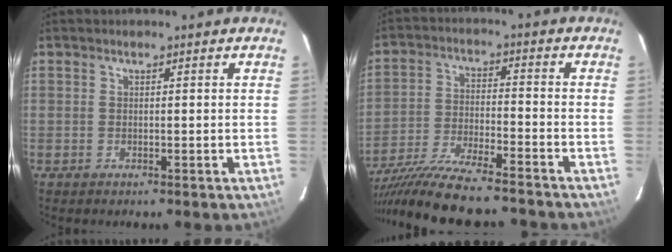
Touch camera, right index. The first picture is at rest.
{"total": 19.3, "force": [-16.9, 2.0, 9.1], "torque": [-0.186, -0.049, -0.282]}